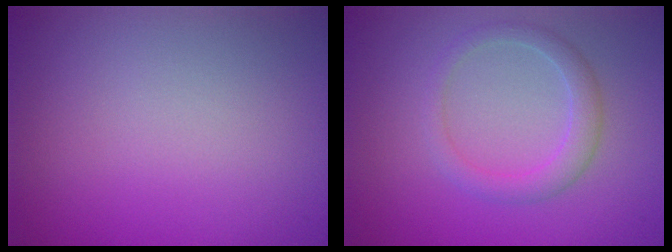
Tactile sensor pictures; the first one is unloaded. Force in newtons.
{"total": 2.4, "press": 2.4, "slide": 0.0}